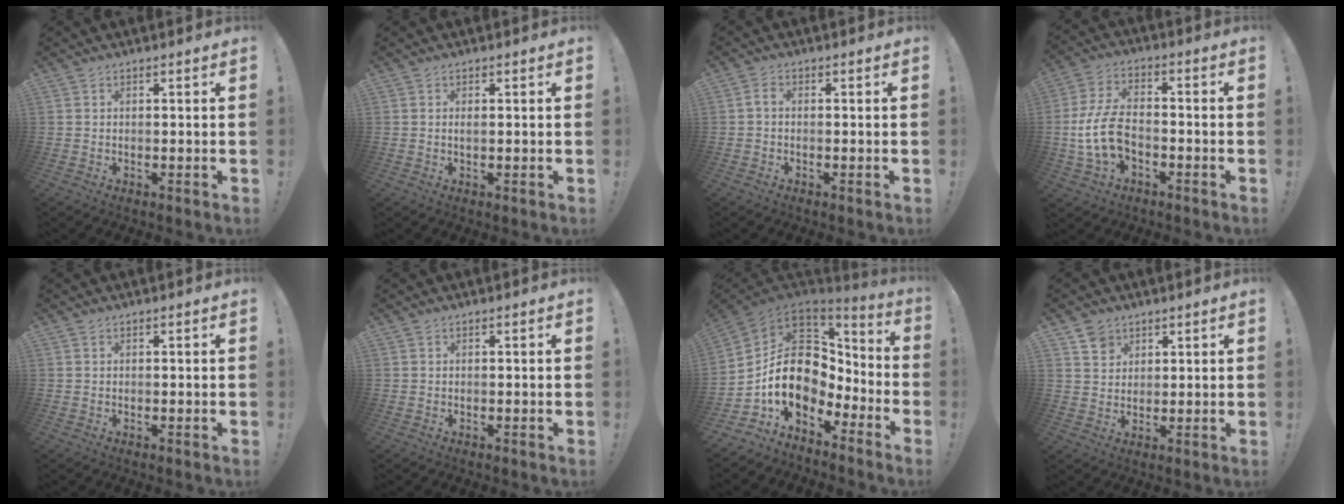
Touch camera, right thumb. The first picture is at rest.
{"total": 0.8, "force": [0.0, 0.2, 0.8], "torque": [-0.009, -0.002, -0.002]}
{"total": 1.7, "force": [-0.5, 0.9, 1.4], "torque": [-0.029, 0.008, -0.008]}
{"total": 12.8, "force": [-3.1, 7.8, 9.6], "torque": [-0.200, 0.009, -0.057]}
{"total": 0.0}
{"total": 0.0}
{"total": 16.9, "force": [-0.4, 12.4, 11.5], "torque": [-0.208, -0.008, 0.016]}
{"total": 5.2, "force": [3.3, 4.0, 0.8], "torque": [-0.007, -0.021, 0.062]}